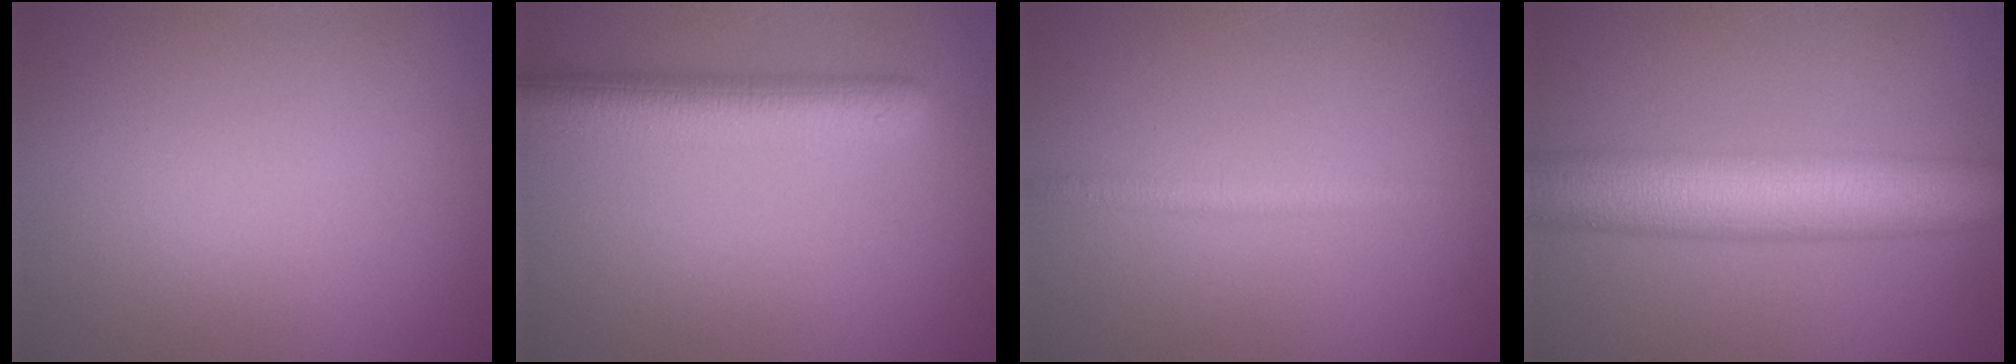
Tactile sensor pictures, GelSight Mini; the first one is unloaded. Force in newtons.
{"total": 5.1, "press": 5.1, "slide": 0.3}
{"total": 1.7, "press": 1.7, "slide": 0.1}
{"total": 9.9, "press": 9.9, "slide": 0.1}